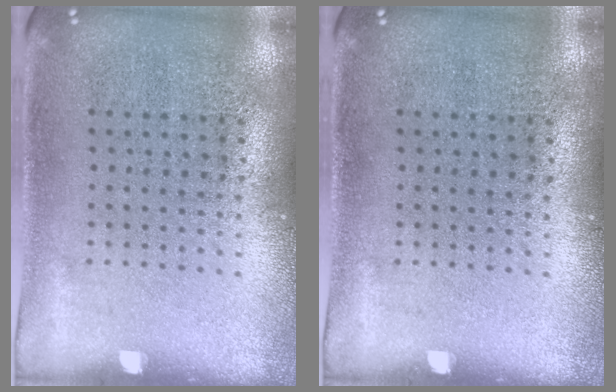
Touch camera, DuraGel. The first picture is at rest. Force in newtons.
{"total": 0.0}